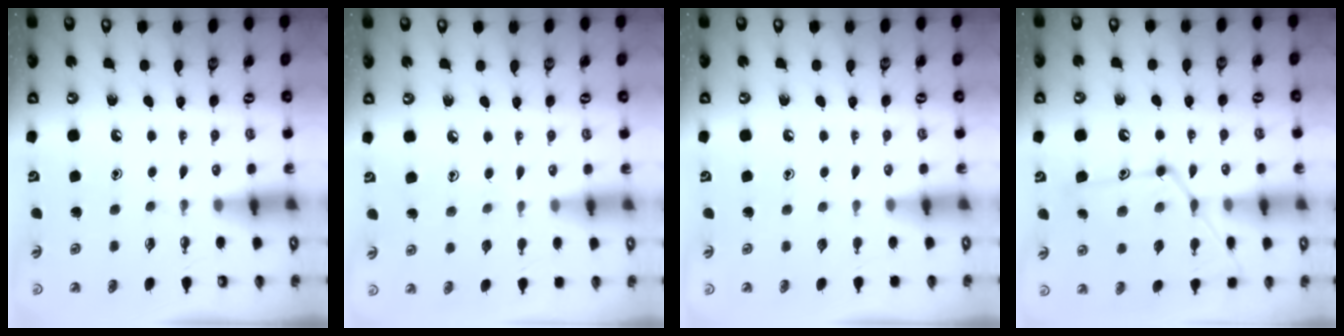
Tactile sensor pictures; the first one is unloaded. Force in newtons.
{"total": 5.5, "press": 5.5, "slide": 0.5}
{"total": 0.0}
{"total": 17.5, "press": 17.4, "slide": 1.2}